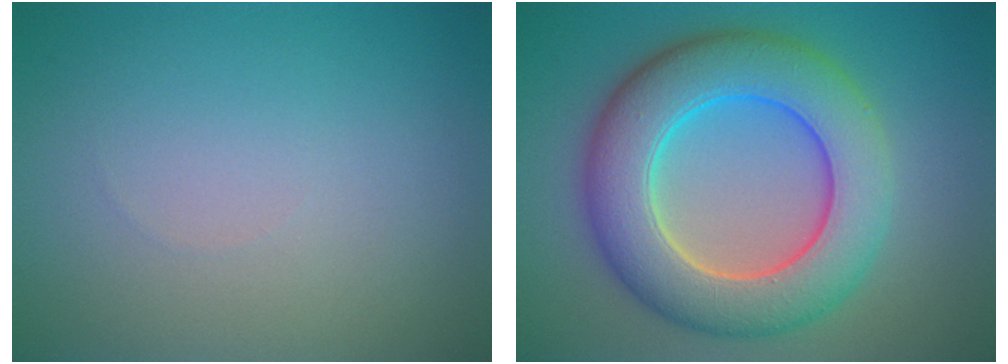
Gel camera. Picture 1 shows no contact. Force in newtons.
{"total": 9.7, "press": 9.7, "slide": 0.1}